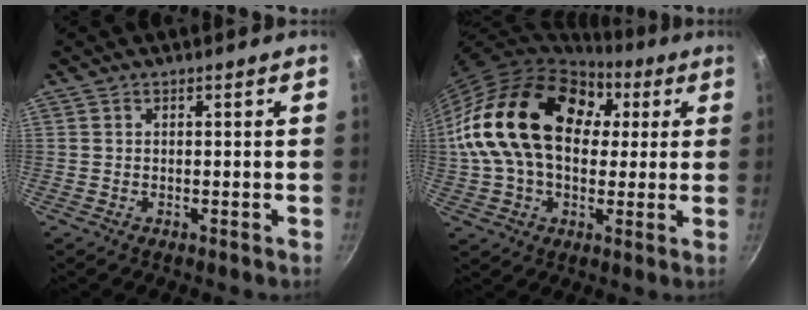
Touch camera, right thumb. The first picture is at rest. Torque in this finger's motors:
{"motor_torque": [-1.42, 3.11, 2.19, -0.27, 0.59]}